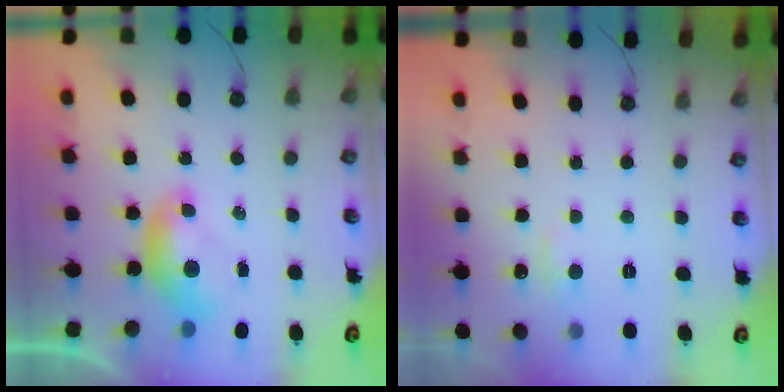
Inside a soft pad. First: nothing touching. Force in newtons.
{"total": 2.9, "press": 2.8, "slide": 0.5}